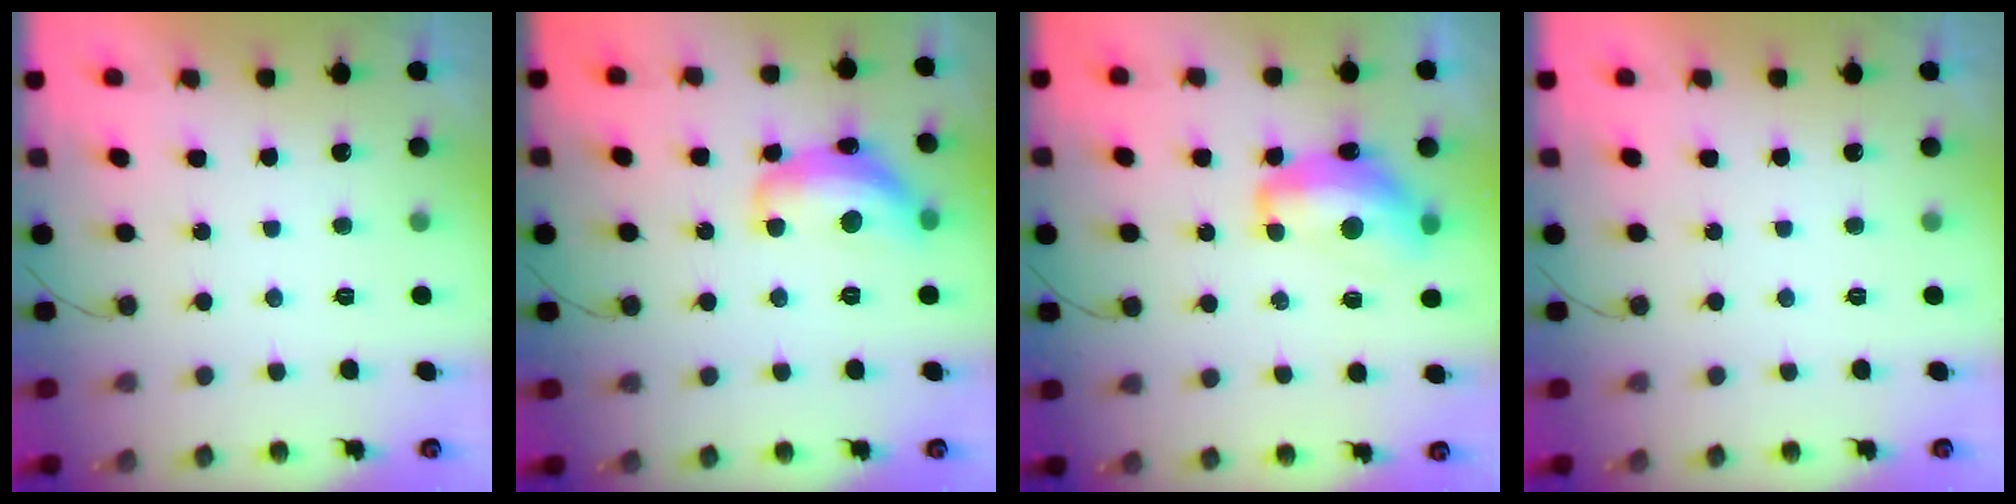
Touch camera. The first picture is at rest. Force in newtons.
{"total": 14.0, "press": 14.0, "slide": 0.7}
{"total": 12.6, "press": 12.6, "slide": 1.3}
{"total": 0.0}